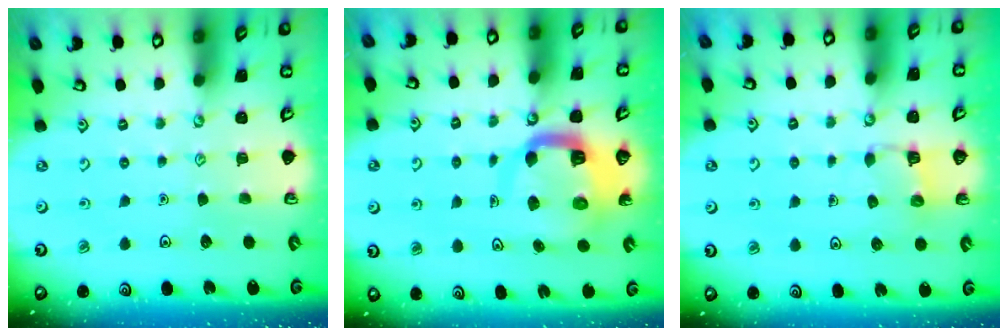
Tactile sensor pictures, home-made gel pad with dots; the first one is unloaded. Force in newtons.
{"total": 8.8, "press": 8.7, "slide": 1.1}
{"total": 4.1, "press": 4.1, "slide": 0.4}